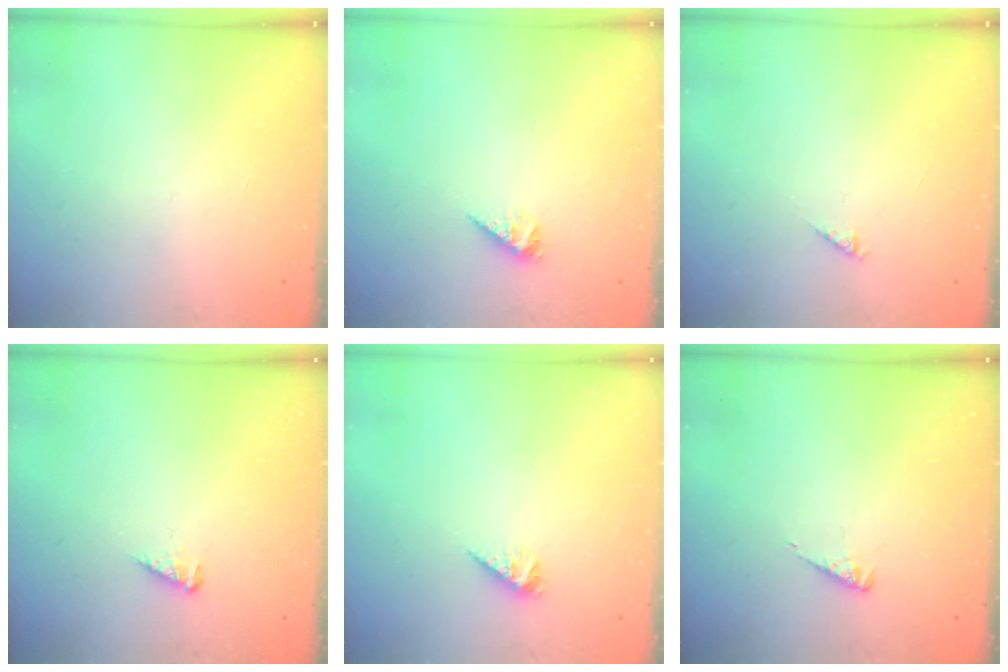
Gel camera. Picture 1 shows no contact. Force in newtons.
{"total": 2.8, "press": 2.8, "slide": 0.5}
{"total": 0.0}
{"total": 3.0, "press": 3.0, "slide": 0.3}
{"total": 2.8, "press": 2.8, "slide": 0.5}
{"total": 2.7, "press": 2.7, "slide": 0.3}